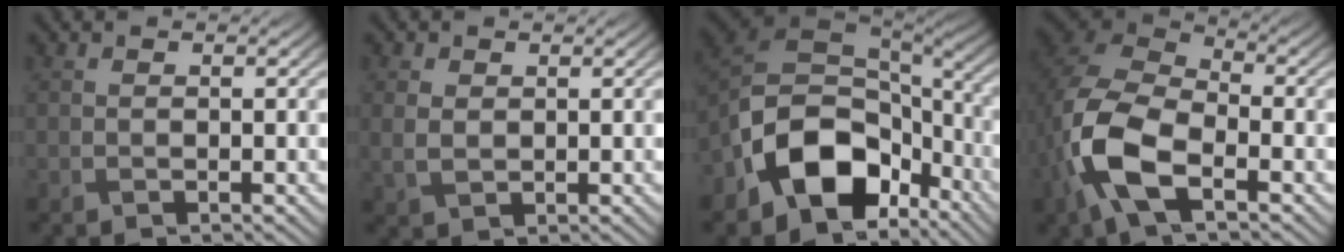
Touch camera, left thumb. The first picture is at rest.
{"total": 2.8, "force": [0.6, 2.1, 1.8], "torque": [-0.047, -0.002, 0.014]}
{"total": 13.9, "force": [-5.9, 9.4, 8.4], "torque": [-0.172, -0.025, -0.121]}
{"total": 12.1, "force": [-4.2, 6.6, 9.2], "torque": [-0.231, -0.018, -0.088]}